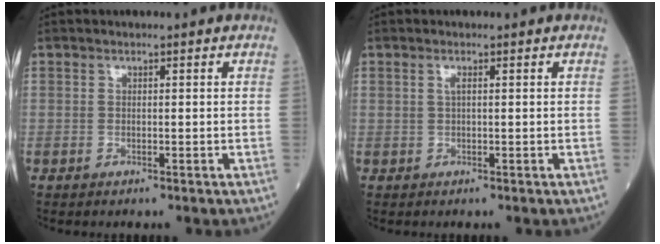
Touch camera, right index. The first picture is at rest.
{"total": 0.9, "force": [0.3, 0.2, 0.8], "torque": [-0.019, 0.003, 0.005]}